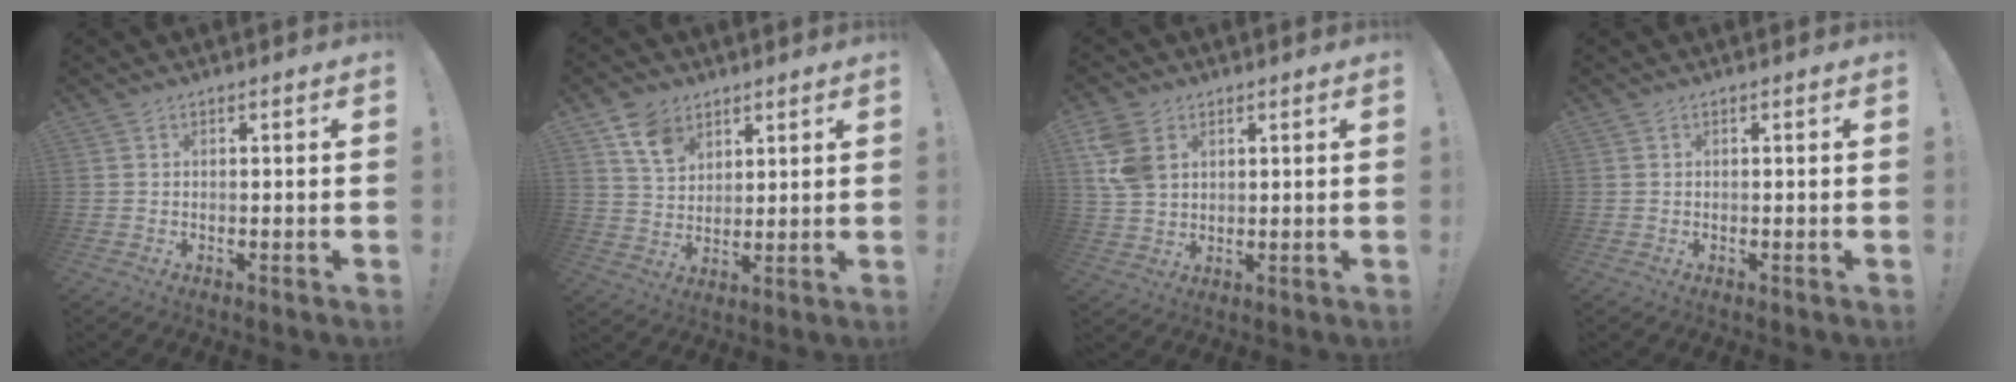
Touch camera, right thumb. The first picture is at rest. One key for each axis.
{"total": 9.4, "fx": 5.8, "fy": 6.2, "fz": 3.8, "tx": -0.058, "ty": -0.030, "tz": 0.113}
{"total": 9.4, "fx": 3.7, "fy": 6.6, "fz": 5.5, "tx": -0.114, "ty": -0.004, "tz": 0.074}
{"total": 0.0}